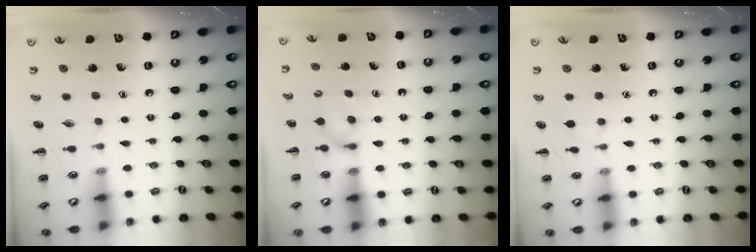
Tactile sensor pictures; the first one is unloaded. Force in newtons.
{"total": 6.6, "press": 6.3, "slide": 1.8}
{"total": 3.7, "press": 3.3, "slide": 1.6}